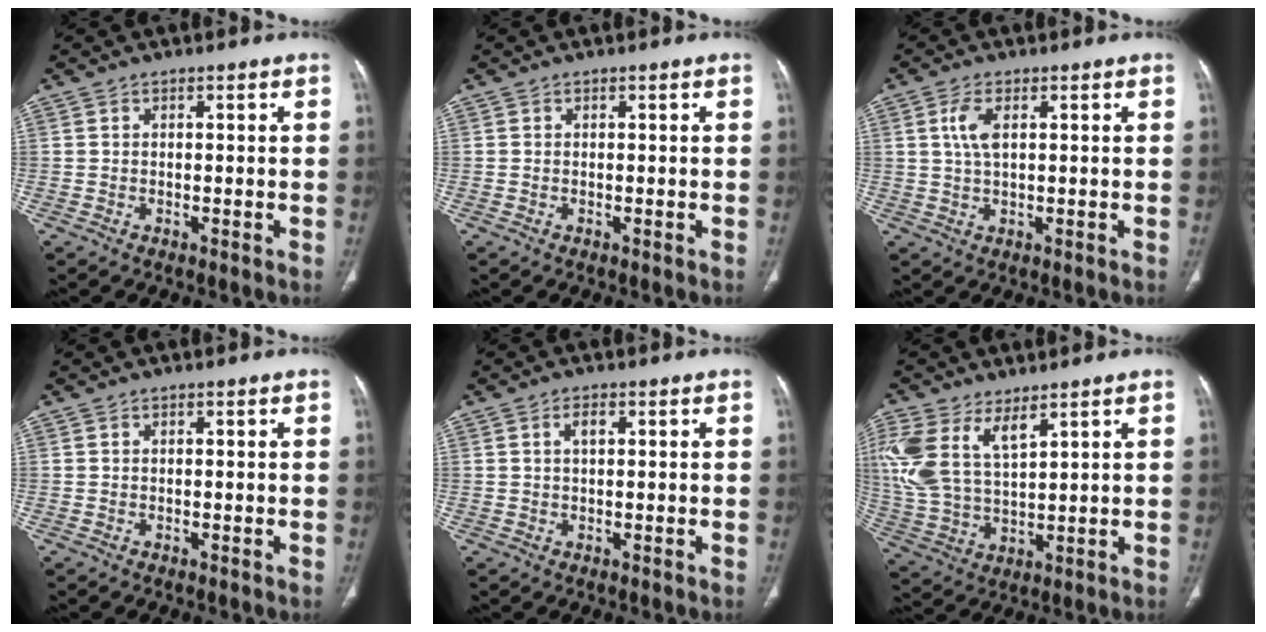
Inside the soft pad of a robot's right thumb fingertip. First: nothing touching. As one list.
[{"total": 0.0}, {"total": 4.2, "force": [1.2, 1.8, 3.6], "torque": [-0.083, 0.002, 0.027]}, {"total": 0.0}, {"total": 2.0, "force": [0.6, 0.9, 1.6], "torque": [-0.033, 0.006, 0.013]}, {"total": 13.6, "force": [6.9, 6.6, 9.6], "torque": [-0.217, -0.017, 0.150]}]